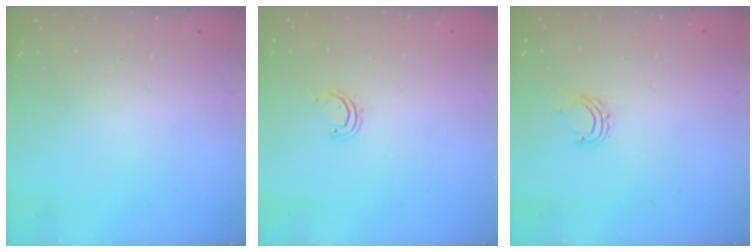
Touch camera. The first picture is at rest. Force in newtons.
{"total": 2.5, "press": 2.5, "slide": 0.3}
{"total": 5.4, "press": 5.3, "slide": 0.7}